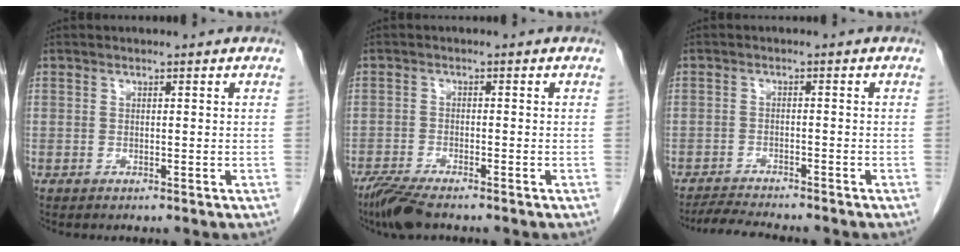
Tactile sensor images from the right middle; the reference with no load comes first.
{"total": 5.0, "force": [-4.1, 0.6, 2.9], "torque": [-0.060, -0.016, -0.076]}
{"total": 5.7, "force": [-5.4, 0.2, 1.8], "torque": [-0.031, -0.015, -0.088]}